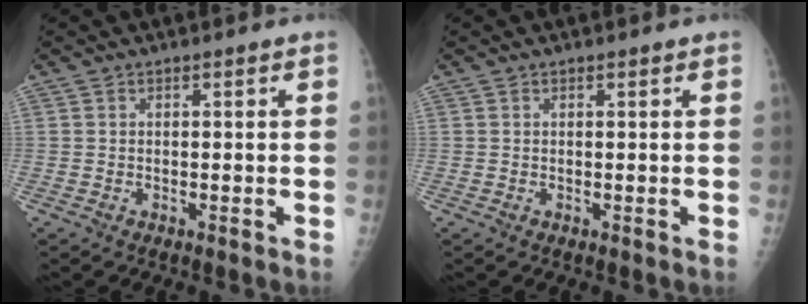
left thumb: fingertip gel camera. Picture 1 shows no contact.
{"total": 0.0}